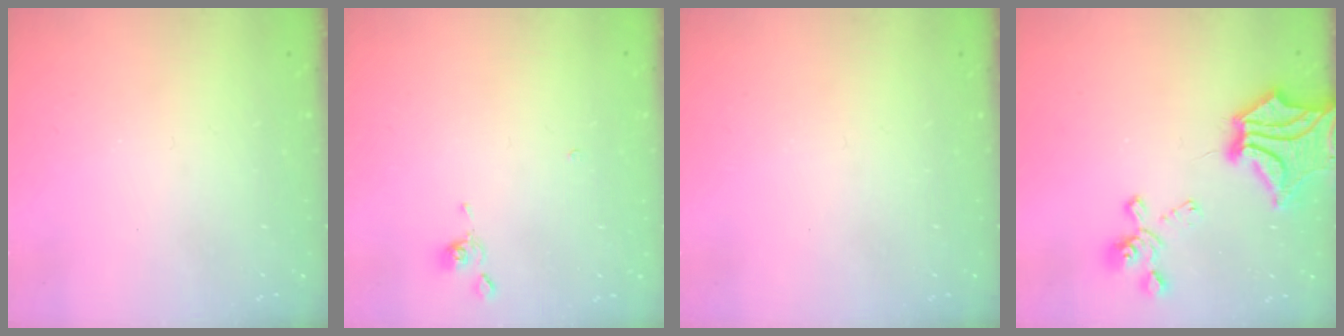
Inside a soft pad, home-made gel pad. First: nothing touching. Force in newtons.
{"total": 1.7, "press": 1.7, "slide": 0.3}
{"total": 0.0}
{"total": 10.1, "press": 9.4, "slide": 3.9}